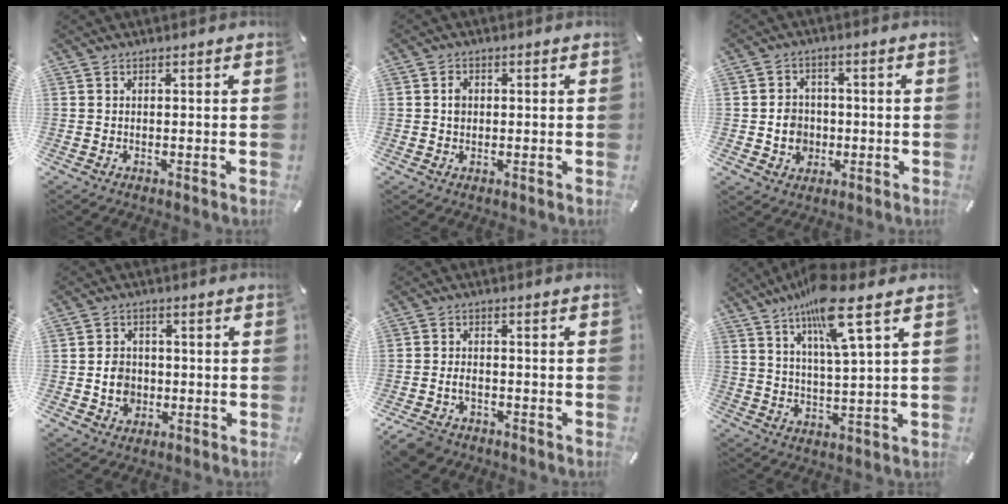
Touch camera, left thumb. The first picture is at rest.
{"total": 2.1, "force": [0.1, 1.9, 1.1], "torque": [-0.016, 0.003, -0.003]}
{"total": 6.3, "force": [-0.9, 5.8, 2.1], "torque": [-0.028, 0.004, -0.018]}
{"total": 6.0, "force": [-1.1, 5.3, 2.5], "torque": [-0.039, 0.004, -0.020]}
{"total": 4.4, "force": [-2.7, 2.8, 2.0], "torque": [-0.045, 0.014, -0.053]}
{"total": 12.7, "force": [7.7, 1.5, 10.0], "torque": [-0.186, -0.023, 0.126]}